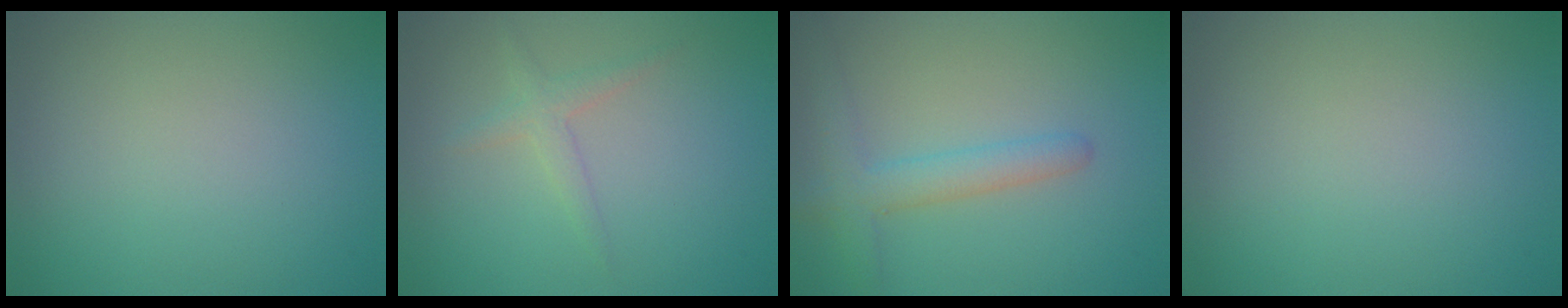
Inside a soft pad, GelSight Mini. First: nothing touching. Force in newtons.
{"total": 1.6, "press": 1.6, "slide": 0.0}
{"total": 3.1, "press": 3.1, "slide": 0.3}
{"total": 0.0}